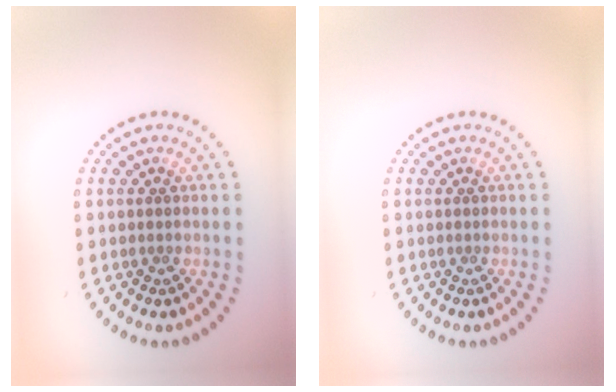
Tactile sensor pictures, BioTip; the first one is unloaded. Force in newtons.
{"total": 0.0}